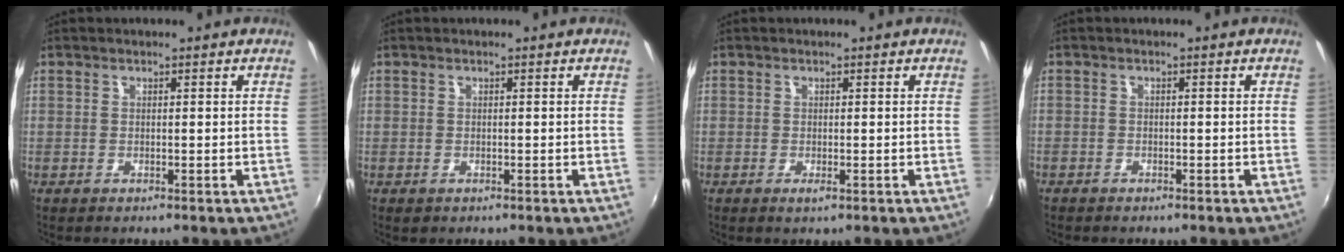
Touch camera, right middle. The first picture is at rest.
{"total": 0.7, "force": [-0.3, 0.5, 0.2], "torque": [-0.005, -0.004, -0.006]}
{"total": 1.0, "force": [-0.5, 0.2, 0.9], "torque": [-0.016, -0.005, -0.008]}
{"total": 1.5, "force": [-1.4, 0.5, 0.4], "torque": [-0.016, -0.001, -0.022]}